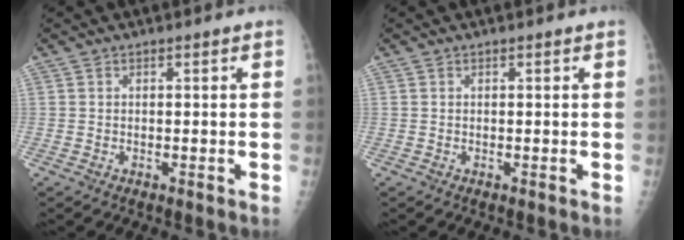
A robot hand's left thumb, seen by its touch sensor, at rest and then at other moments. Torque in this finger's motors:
{"motor_torque": [0.00, 0.00, 0.00, 0.00, 0.00]}